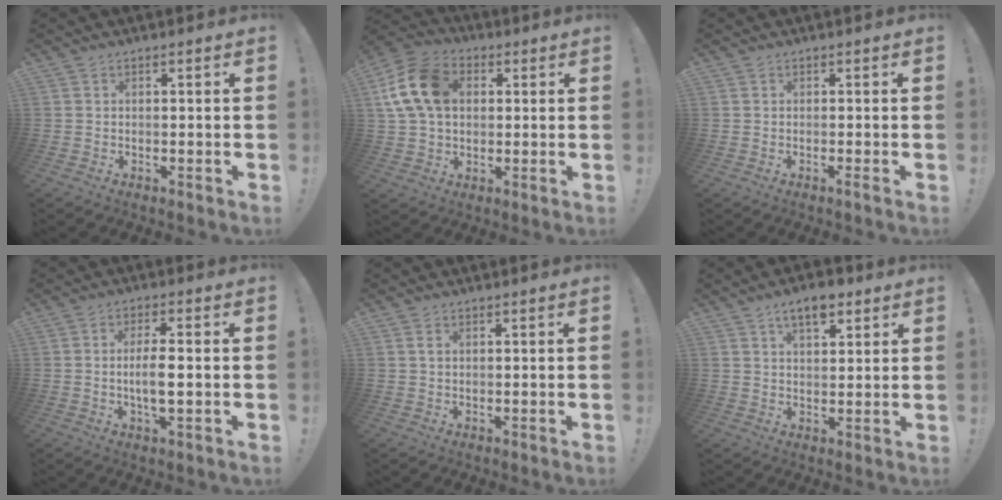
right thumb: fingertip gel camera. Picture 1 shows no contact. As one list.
[{"total": 15.6, "force": [3.6, 11.5, 10.0], "torque": [-0.180, 0.002, 0.074]}, {"total": 1.1, "force": [-0.3, -0.2, 1.1], "torque": [-0.022, -0.001, -0.006]}, {"total": 6.7, "force": [-0.7, 1.7, 6.4], "torque": [-0.123, -0.001, -0.016]}, {"total": 1.4, "force": [0.7, 0.8, 0.8], "torque": [-0.012, 0.000, 0.012]}, {"total": 7.4, "force": [4.7, 3.5, 4.6], "torque": [-0.062, -0.016, 0.081]}]